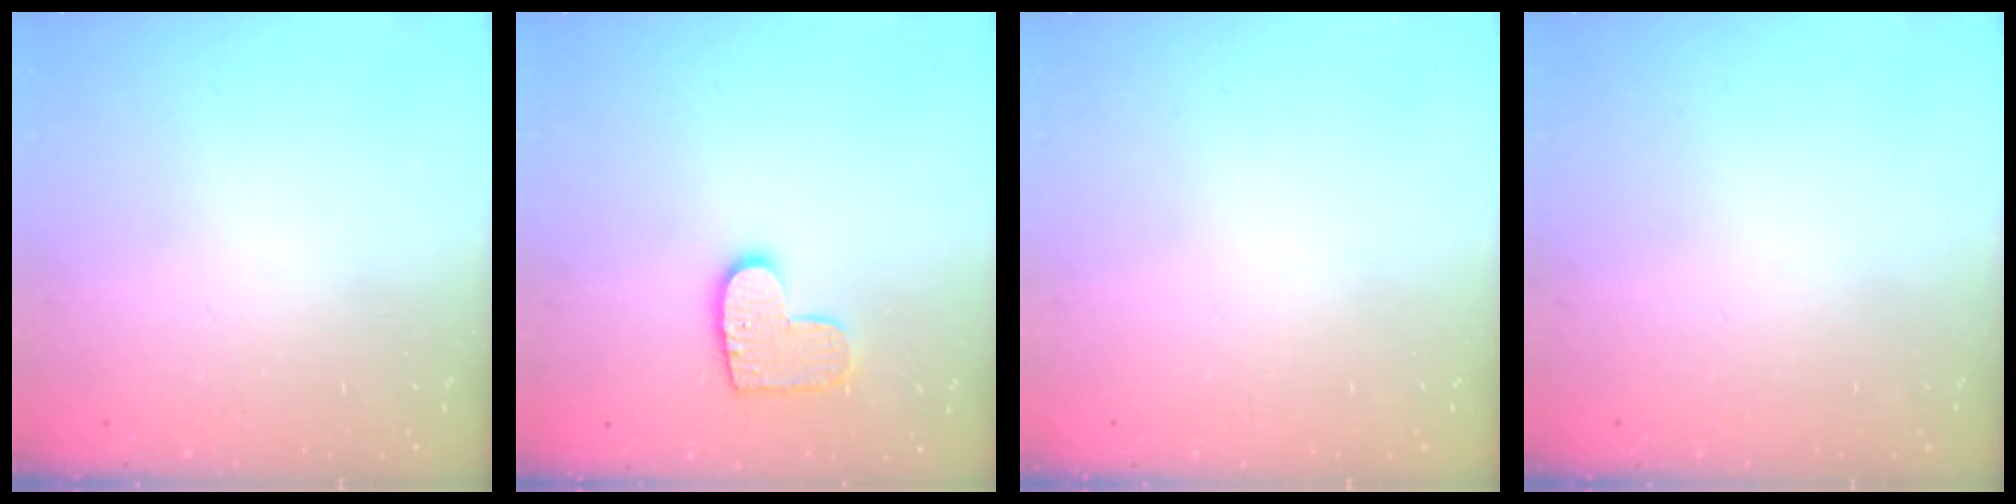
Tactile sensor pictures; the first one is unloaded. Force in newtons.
{"total": 10.2, "press": 10.1, "slide": 0.5}
{"total": 0.0}
{"total": 0.0}